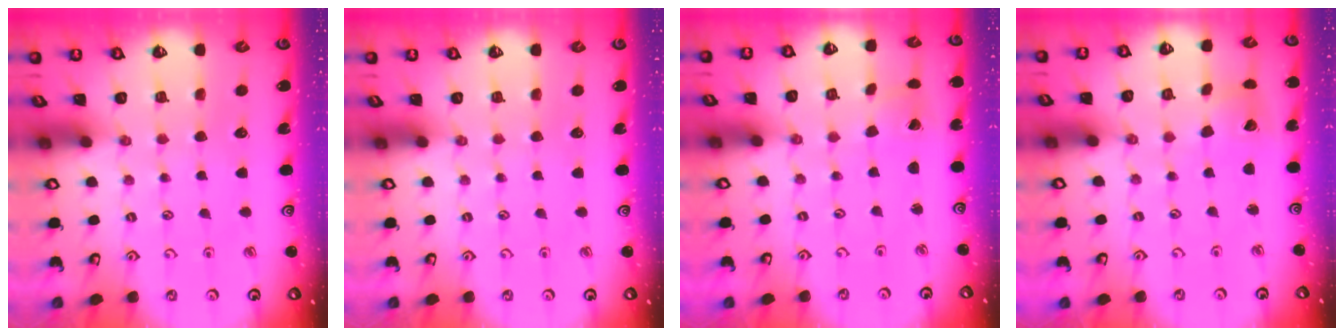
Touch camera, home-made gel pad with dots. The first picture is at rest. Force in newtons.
{"total": 0.0}
{"total": 1.8, "press": 1.8, "slide": 0.1}
{"total": 5.6, "press": 5.5, "slide": 0.7}